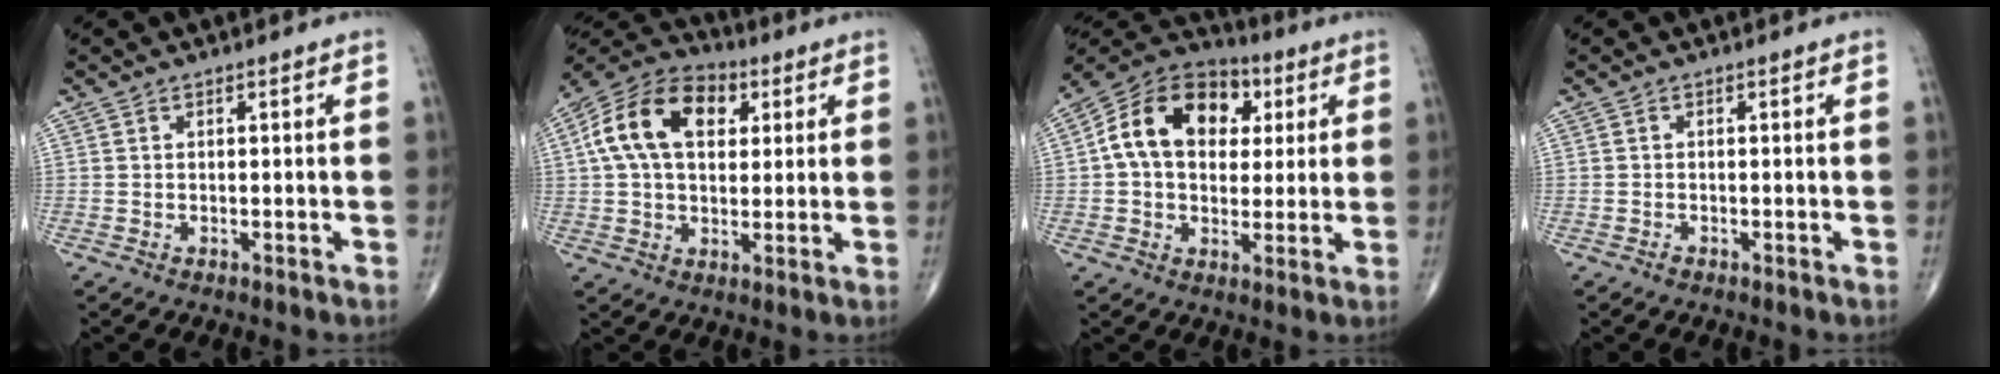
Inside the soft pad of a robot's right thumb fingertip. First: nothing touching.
{"total": 16.2, "force": [4.2, 10.4, 11.6], "torque": [-0.194, 0.014, 0.065]}
{"total": 17.1, "force": [3.6, 12.1, 11.5], "torque": [-0.168, 0.018, 0.051]}
{"total": 0.6, "force": [-0.4, 0.4, 0.2], "torque": [-0.003, 0.000, -0.011]}